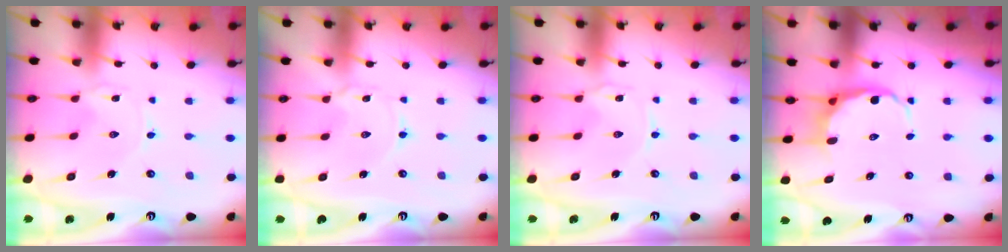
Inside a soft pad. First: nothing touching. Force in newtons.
{"total": 1.2, "press": 1.2, "slide": 0.3}
{"total": 0.0}
{"total": 7.8, "press": 7.6, "slide": 1.8}